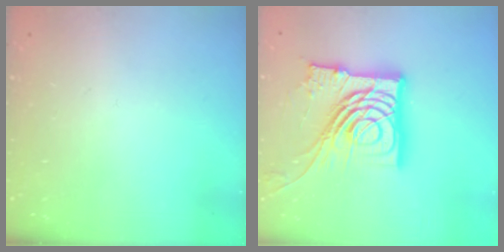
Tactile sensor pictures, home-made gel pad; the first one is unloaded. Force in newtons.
{"total": 23.8, "press": 23.6, "slide": 2.4}